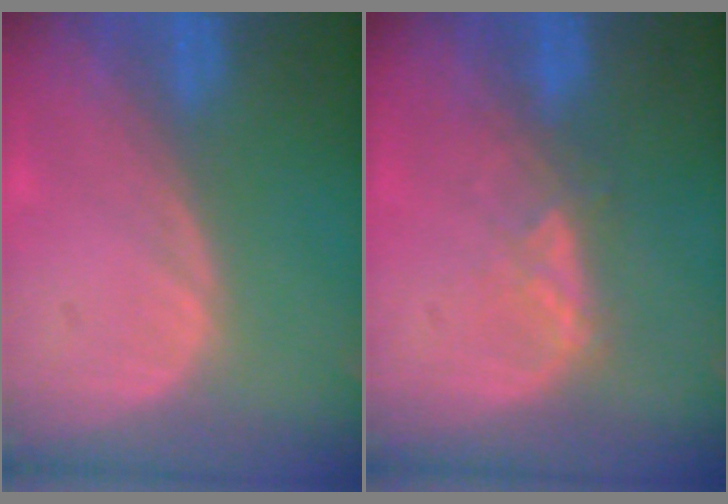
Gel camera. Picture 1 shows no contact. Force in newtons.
{"total": 2.9, "press": 2.8, "slide": 0.7}